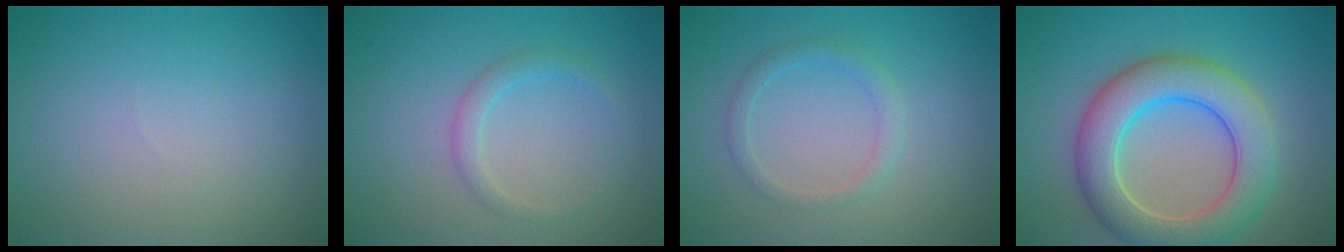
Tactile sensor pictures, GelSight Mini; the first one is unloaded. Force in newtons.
{"total": 1.6, "press": 1.6, "slide": 0.1}
{"total": 1.6, "press": 1.6, "slide": 0.0}
{"total": 7.6, "press": 7.6, "slide": 0.4}